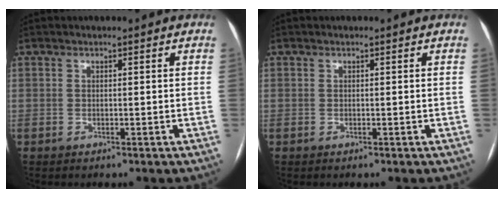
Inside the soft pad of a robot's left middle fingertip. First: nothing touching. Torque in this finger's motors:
{"motor_torque": [0.00, 0.00, -0.04, 0.00]}